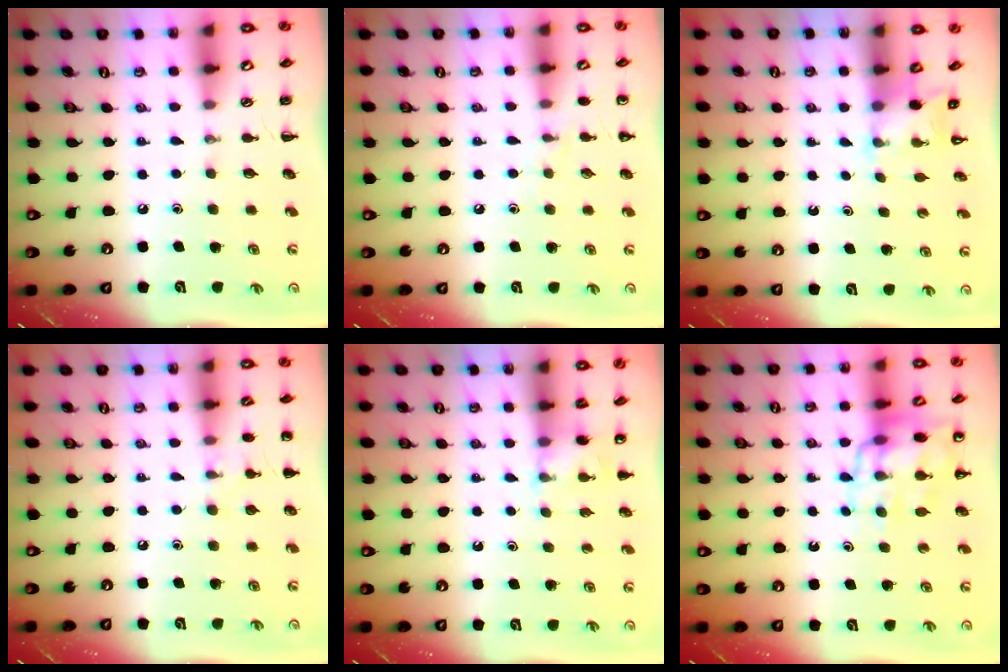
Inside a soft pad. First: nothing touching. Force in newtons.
{"total": 5.0, "press": 4.7, "slide": 1.8}
{"total": 2.7, "press": 2.6, "slide": 0.9}
{"total": 7.7, "press": 7.3, "slide": 2.4}
{"total": 4.7, "press": 4.5, "slide": 1.4}
{"total": 12.3, "press": 11.9, "slide": 2.9}